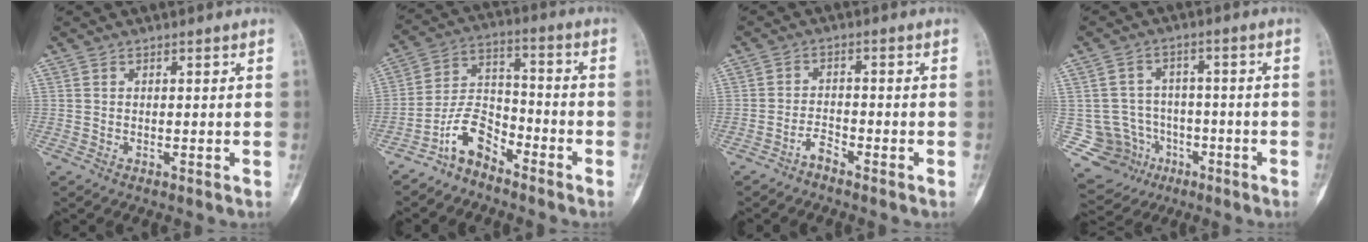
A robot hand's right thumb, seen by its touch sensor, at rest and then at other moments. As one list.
[{"total": 8.4, "force": [-6.2, 4.2, 3.9], "torque": [-0.070, 0.069, -0.127]}, {"total": 2.3, "force": [-2.0, 0.7, 0.9], "torque": [-0.017, 0.015, -0.041]}, {"total": 10.5, "force": [-3.0, 9.8, 2.0], "torque": [-0.029, 0.042, -0.032]}]